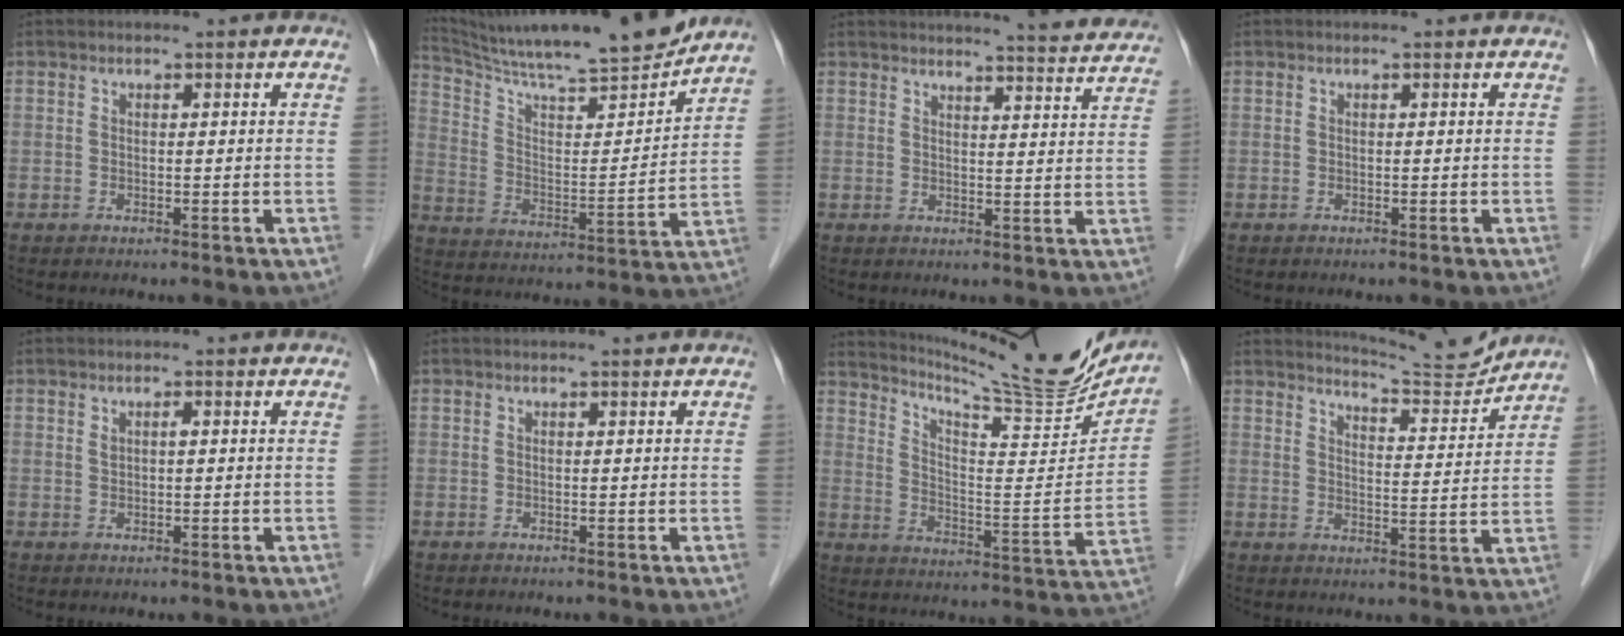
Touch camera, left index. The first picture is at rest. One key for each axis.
{"total": 19.0, "fx": 17.5, "fy": -0.1, "fz": 7.5, "tx": -0.132, "ty": -0.026, "tz": 0.279}
{"total": 12.5, "fx": 12.1, "fy": -0.2, "fz": 3.1, "tx": -0.039, "ty": -0.037, "tz": 0.126}
{"total": 0.0}
{"total": 1.0, "fx": 0.3, "fy": 0.4, "fz": 0.9, "tx": -0.018, "ty": 0.005, "tz": 0.008}
{"total": 0.7, "fx": 0.6, "fy": -0.1, "fz": 0.3, "tx": -0.005, "ty": 0.004, "tz": 0.013}
{"total": 18.7, "fx": 17.7, "fy": -0.4, "fz": 5.9, "tx": -0.105, "ty": -0.069, "tz": 0.254}
{"total": 8.0, "fx": 7.9, "fy": -0.9, "fz": -0.1, "tx": -0.017, "ty": -0.019, "tz": 0.118}